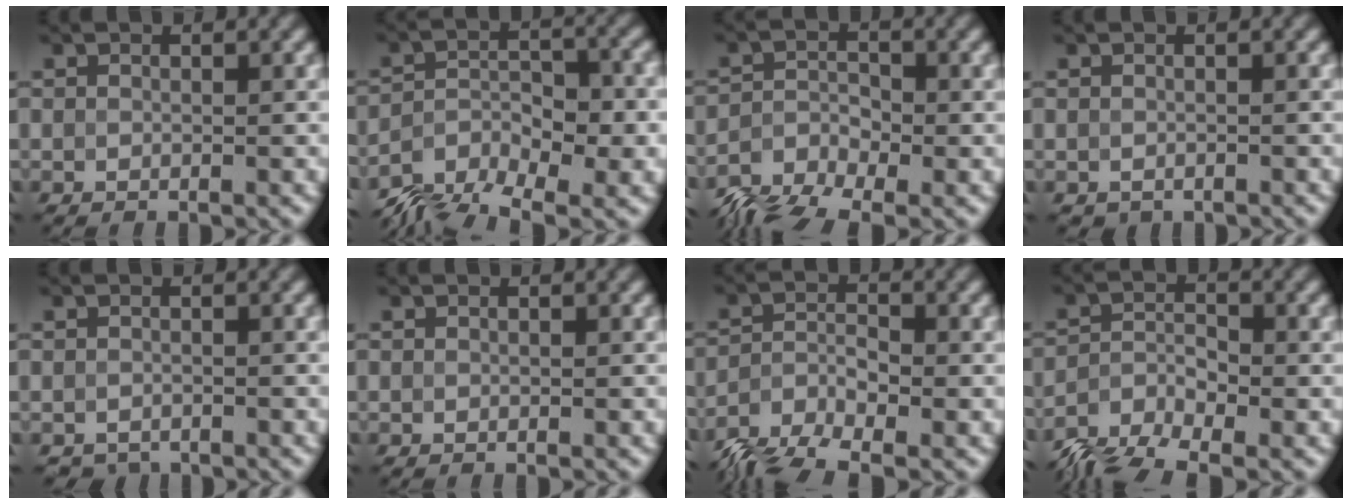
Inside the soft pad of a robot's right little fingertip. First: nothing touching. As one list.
[{"total": 9.4, "force": [-8.1, 3.1, 3.6], "torque": [-0.052, -0.001, -0.116]}, {"total": 9.2, "force": [-8.4, 3.1, 2.4], "torque": [-0.033, -0.022, -0.133]}, {"total": 0.7, "force": [-0.6, 0.2, -0.3], "torque": [0.006, -0.001, -0.015]}, {"total": 1.6, "force": [-1.3, 0.7, -0.4], "torque": [0.009, 0.002, -0.038]}, {"total": 0.0}, {"total": 7.0, "force": [-6.7, 0.9, 1.9], "torque": [-0.030, -0.016, -0.108]}, {"total": 7.9, "force": [-7.5, 1.7, 2.0], "torque": [-0.023, -0.018, -0.114]}]